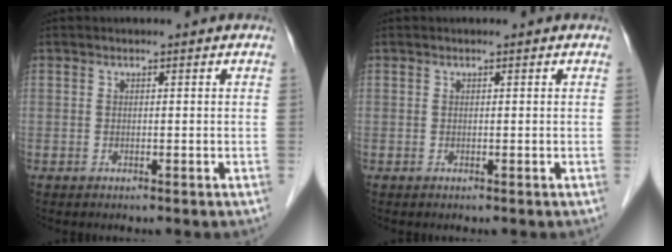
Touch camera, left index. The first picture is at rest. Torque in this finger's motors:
{"motor_torque": [0.00, 0.00, 0.00, 0.00]}